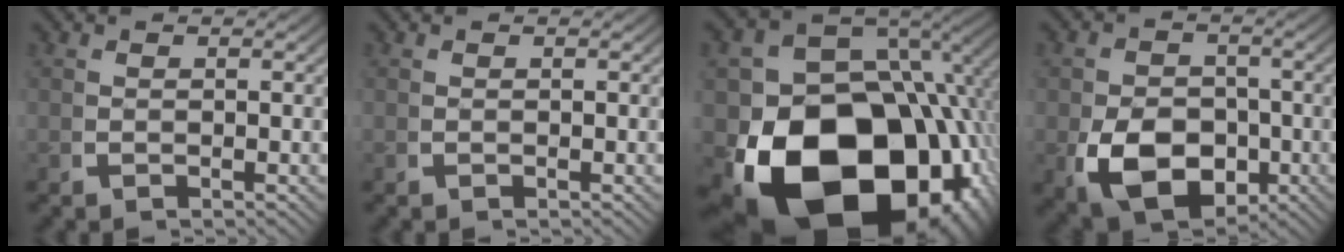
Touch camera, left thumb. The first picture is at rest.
{"total": 0.9, "force": [0.0, -0.6, -0.6], "torque": [0.008, 0.005, -0.001]}
{"total": 26.4, "force": [-6.8, 16.6, 19.4], "torque": [-0.373, -0.084, -0.066]}
{"total": 10.1, "force": [-2.1, 7.5, 6.4], "torque": [-0.150, -0.037, -0.015]}